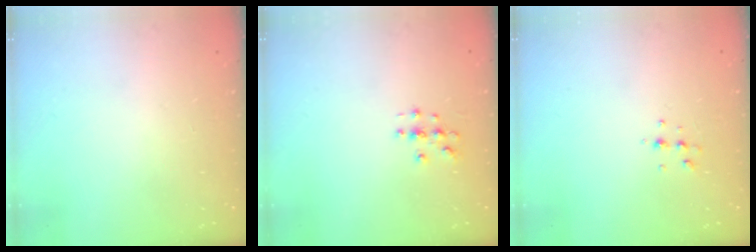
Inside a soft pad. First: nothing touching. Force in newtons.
{"total": 2.8, "press": 2.8, "slide": 0.3}
{"total": 4.7, "press": 4.6, "slide": 1.0}